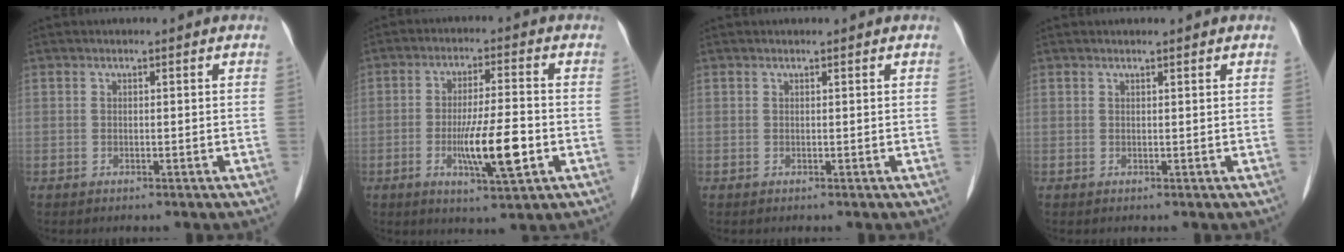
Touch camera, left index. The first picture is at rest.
{"total": 9.0, "force": [-2.5, 1.0, 8.6], "torque": [-0.155, -0.010, -0.043]}
{"total": 0.6, "force": [0.5, 0.0, 0.2], "torque": [-0.008, 0.003, 0.008]}
{"total": 1.1, "force": [0.9, 0.1, 0.6], "torque": [-0.011, 0.008, 0.016]}